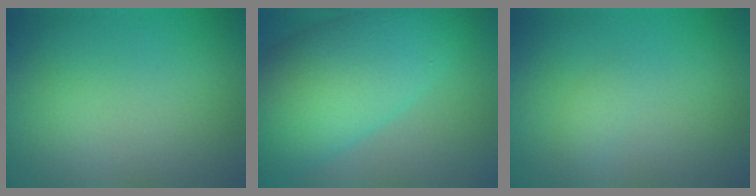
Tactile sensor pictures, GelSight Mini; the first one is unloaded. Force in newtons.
{"total": 10.3, "press": 10.3, "slide": 0.2}
{"total": 0.8, "press": 0.8, "slide": 0.0}